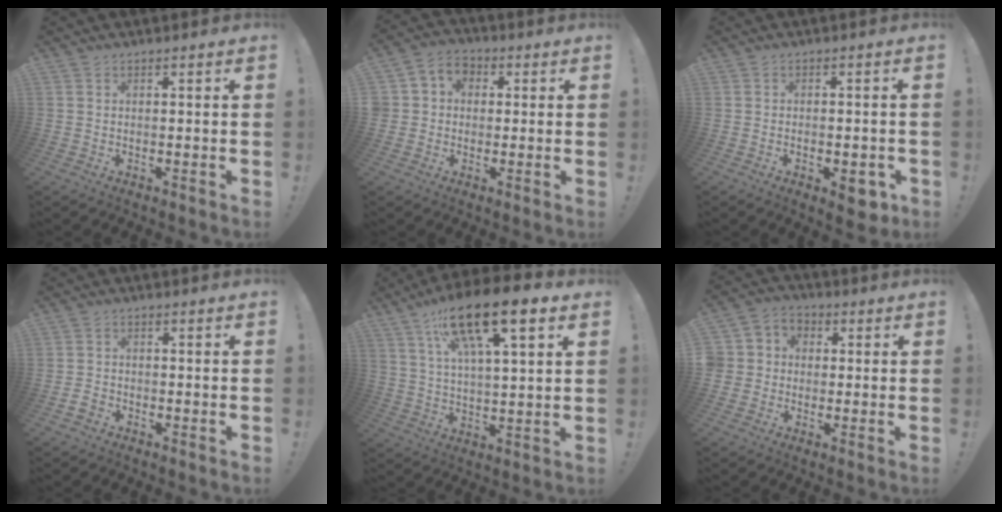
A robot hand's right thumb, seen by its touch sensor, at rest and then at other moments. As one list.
[{"total": 5.8, "force": [0.2, 5.4, 1.9], "torque": [-0.027, 0.007, 0.006]}, {"total": 5.3, "force": [-2.2, 2.7, 4.0], "torque": [-0.035, 0.007, -0.032]}, {"total": 2.6, "force": [-1.9, 1.3, 1.2], "torque": [-0.025, 0.006, -0.034]}, {"total": 17.2, "force": [9.8, 4.7, 13.3], "torque": [-0.217, -0.047, 0.156]}, {"total": 6.1, "force": [-1.1, 5.8, 1.6], "torque": [-0.024, 0.013, -0.020]}]